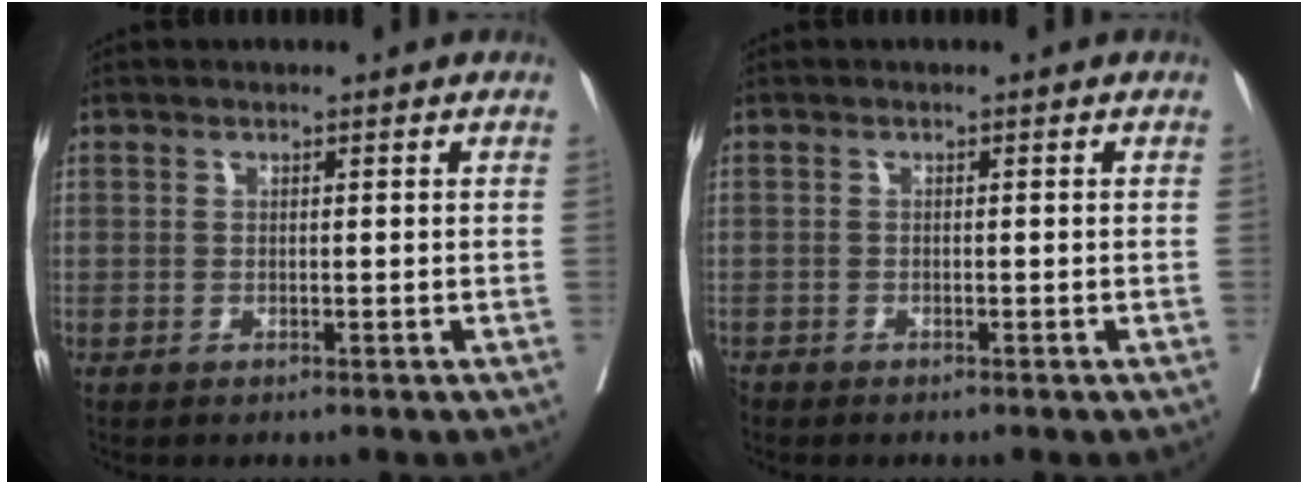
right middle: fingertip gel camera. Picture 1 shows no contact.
{"total": 1.1, "force": [-1.0, 0.3, 0.2], "torque": [-0.009, -0.004, -0.021]}